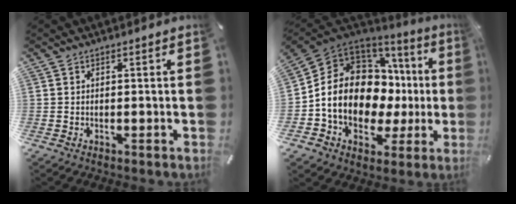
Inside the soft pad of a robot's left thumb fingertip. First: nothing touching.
{"total": 16.9, "force": [0.9, 12.6, 11.1], "torque": [-0.211, -0.023, 0.023]}